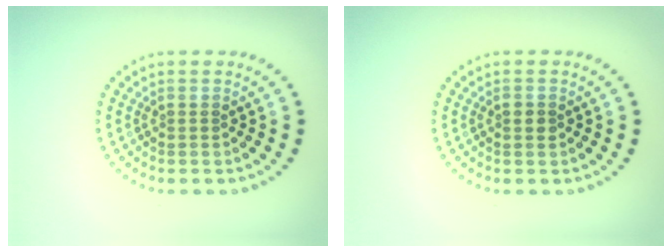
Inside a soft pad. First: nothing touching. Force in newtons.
{"total": 1.0, "press": 1.0, "slide": 0.1}